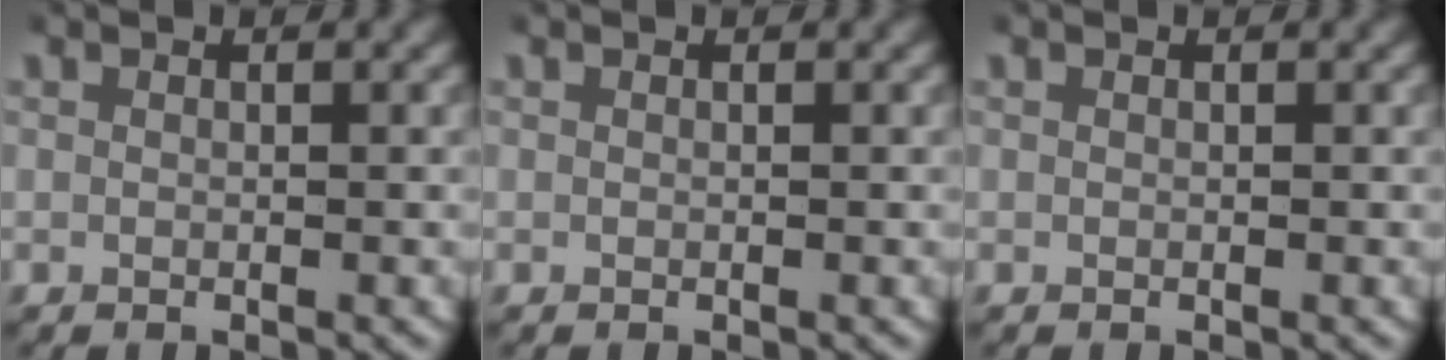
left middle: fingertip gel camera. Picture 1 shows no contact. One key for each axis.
{"total": 0.0}
{"total": 0.0}